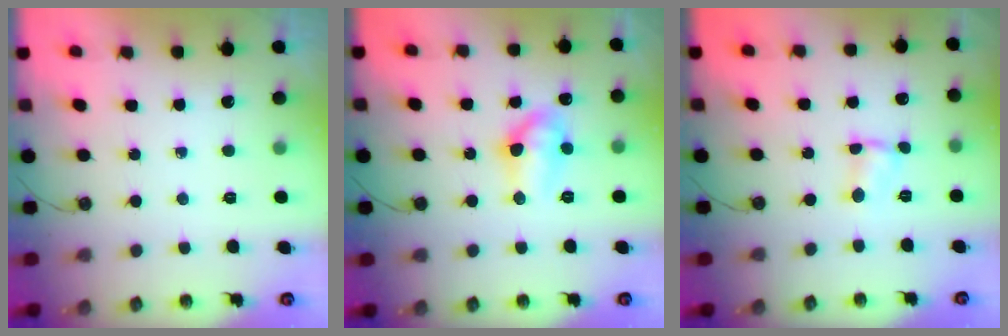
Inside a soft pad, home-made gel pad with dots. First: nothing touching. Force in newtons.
{"total": 10.0, "press": 9.9, "slide": 1.1}
{"total": 1.7, "press": 1.6, "slide": 0.2}